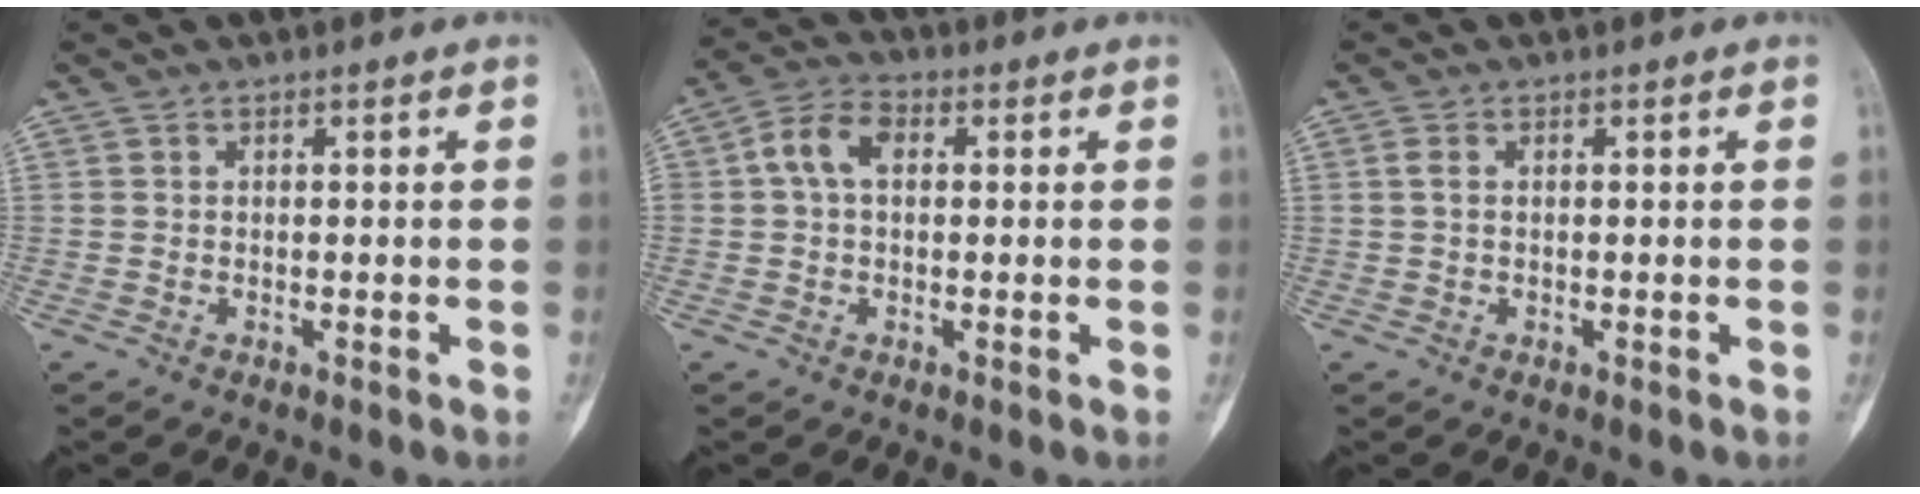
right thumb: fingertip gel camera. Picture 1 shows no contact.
{"total": 6.8, "force": [1.1, 4.6, 4.9], "torque": [-0.091, 0.022, 0.014]}
{"total": 1.5, "force": [0.3, 0.8, 1.1], "torque": [-0.031, 0.005, 0.009]}